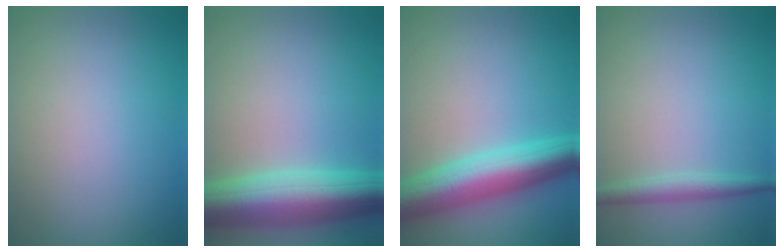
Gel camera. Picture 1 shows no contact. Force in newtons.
{"total": 9.1, "press": 9.1, "slide": 0.4}
{"total": 8.0, "press": 8.0, "slide": 0.2}
{"total": 1.9, "press": 1.9, "slide": 0.0}